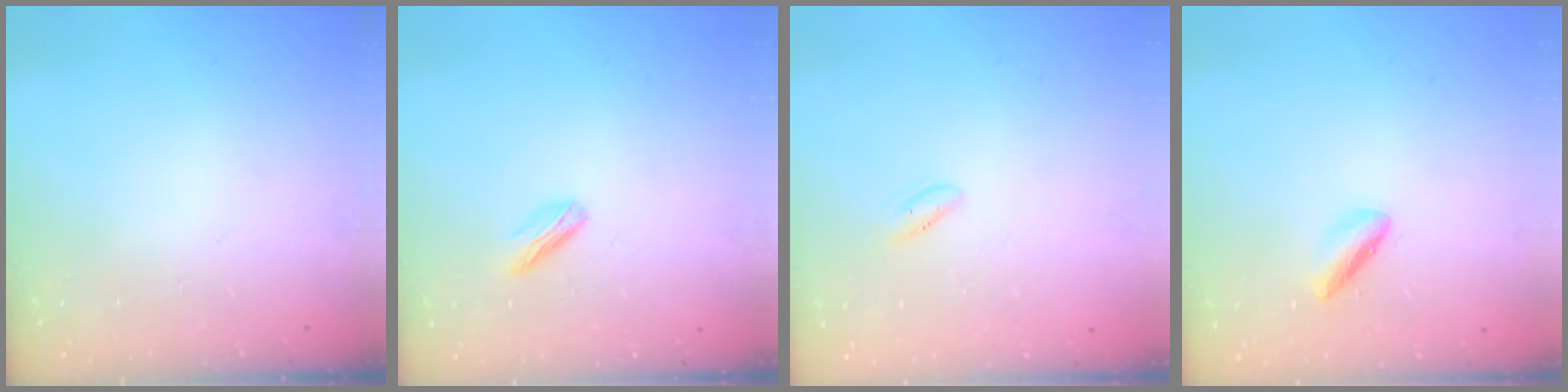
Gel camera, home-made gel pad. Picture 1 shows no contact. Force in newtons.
{"total": 3.0, "press": 2.9, "slide": 0.8}
{"total": 1.8, "press": 1.5, "slide": 0.9}
{"total": 2.3, "press": 2.2, "slide": 0.4}